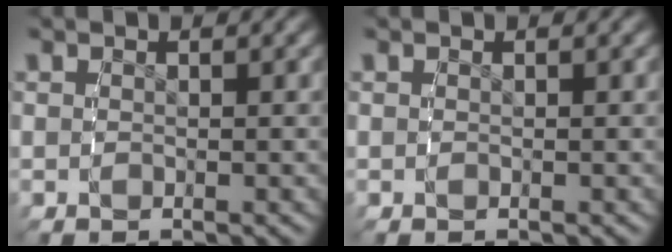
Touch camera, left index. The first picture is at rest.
{"total": 0.0}